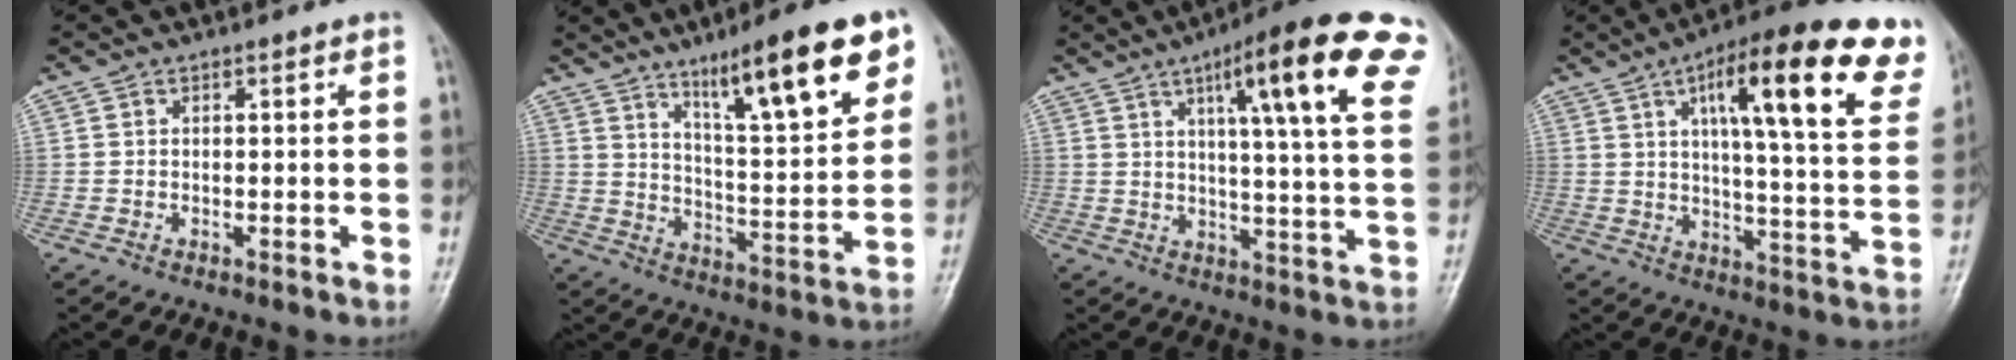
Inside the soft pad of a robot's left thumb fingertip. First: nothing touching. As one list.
[{"total": 18.7, "force": [10.8, 3.9, 14.7], "torque": [-0.196, -0.046, 0.172]}, {"total": 21.8, "force": [10.6, 3.4, 18.7], "torque": [-0.243, -0.022, 0.129]}, {"total": 24.2, "force": [11.8, 6.3, 20.2], "torque": [-0.253, -0.019, 0.163]}]